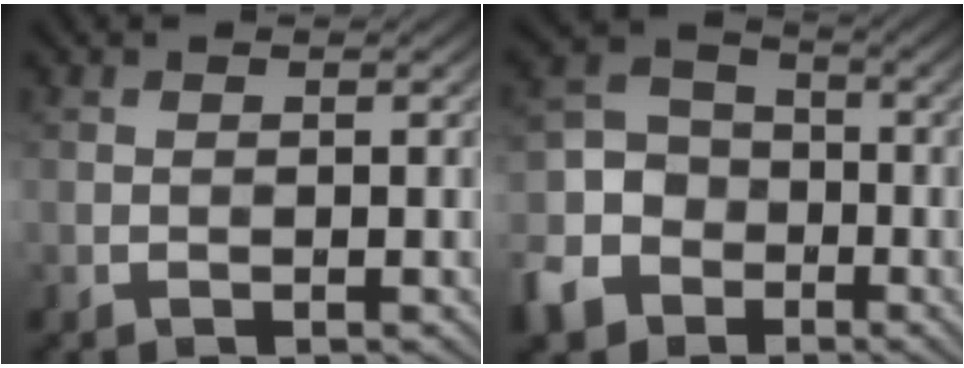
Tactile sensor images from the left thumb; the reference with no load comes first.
{"total": 10.6, "force": [-5.2, 8.2, 4.2], "torque": [-0.130, -0.032, -0.114]}